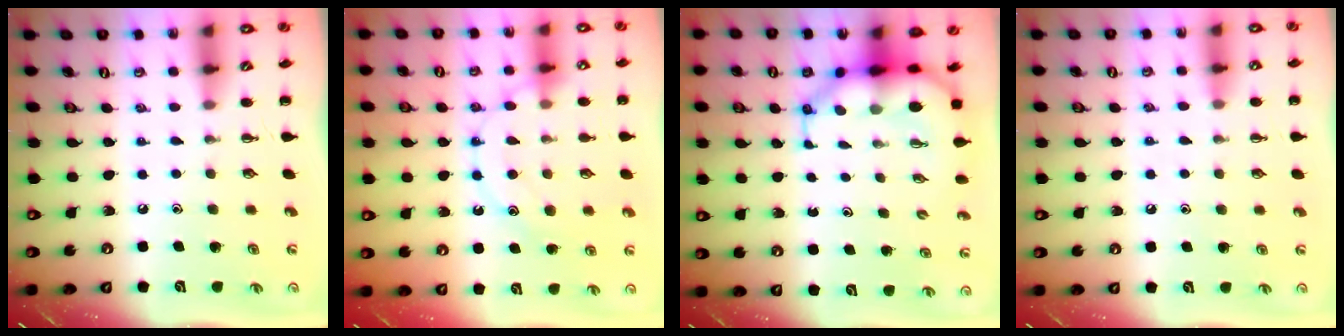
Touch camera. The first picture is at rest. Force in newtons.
{"total": 14.6, "press": 14.6, "slide": 0.6}
{"total": 7.9, "press": 7.5, "slide": 2.5}
{"total": 7.7, "press": 7.2, "slide": 2.8}